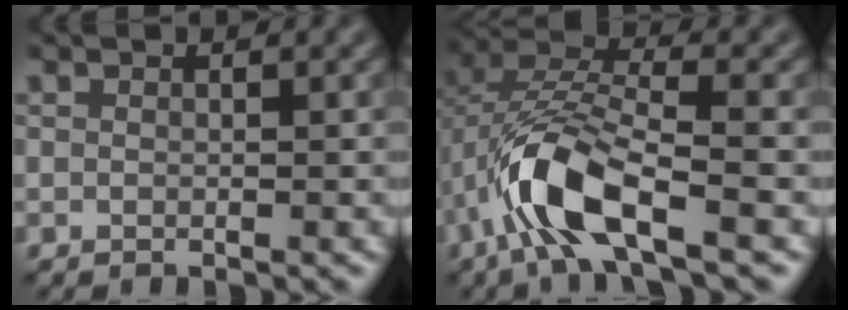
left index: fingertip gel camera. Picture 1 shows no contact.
{"total": 8.0, "force": [-3.6, 2.8, 6.5], "torque": [-0.147, 0.005, -0.077]}